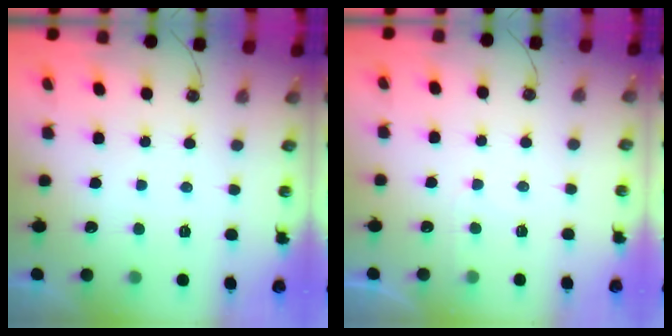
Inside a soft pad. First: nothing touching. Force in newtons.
{"total": 3.6, "press": 3.5, "slide": 0.4}